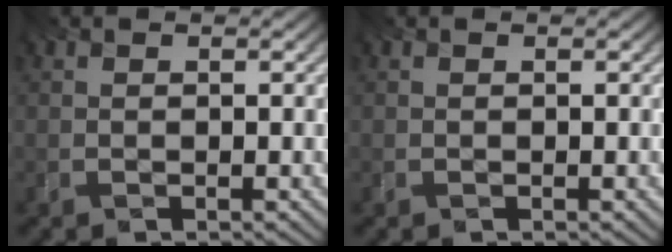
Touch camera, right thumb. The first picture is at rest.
{"total": 0.0}